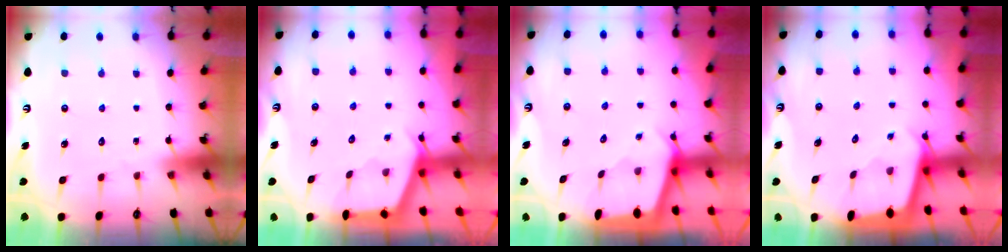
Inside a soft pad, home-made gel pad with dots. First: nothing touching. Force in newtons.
{"total": 2.9, "press": 2.9, "slide": 0.4}
{"total": 2.2, "press": 2.2, "slide": 0.3}
{"total": 1.9, "press": 1.9, "slide": 0.2}